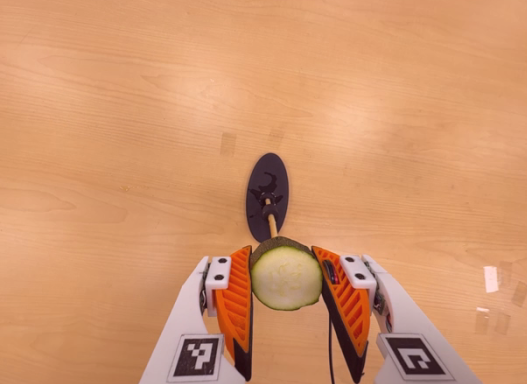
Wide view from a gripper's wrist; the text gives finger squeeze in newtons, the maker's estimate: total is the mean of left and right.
{"total": 11.4, "left": 11.0, "right": 11.8}